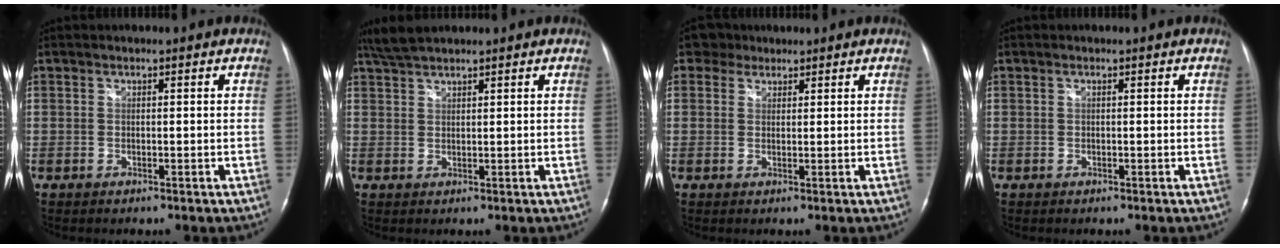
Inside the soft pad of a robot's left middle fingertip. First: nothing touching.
{"total": 3.7, "force": [3.3, 0.5, 1.5], "torque": [-0.040, 0.014, 0.068]}
{"total": 2.5, "force": [1.6, 1.9, -0.2], "torque": [0.006, 0.007, 0.020]}
{"total": 0.0}